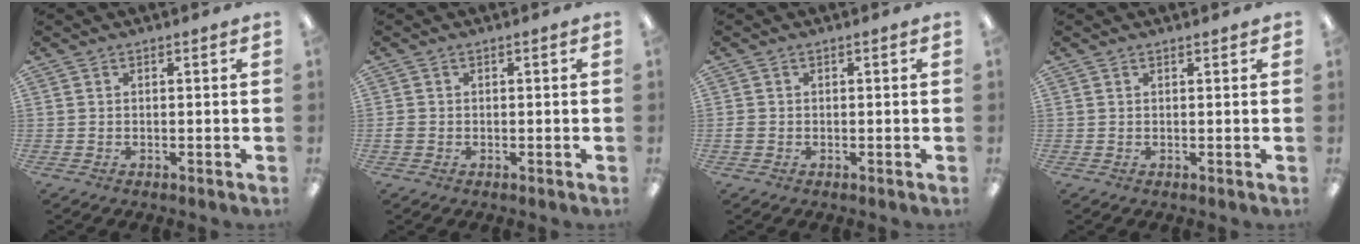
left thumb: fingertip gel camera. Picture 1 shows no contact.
{"total": 1.5, "force": [-0.4, 1.2, 0.8], "torque": [-0.013, 0.003, -0.007]}
{"total": 1.2, "force": [-0.3, 1.0, 0.6], "torque": [-0.010, 0.004, -0.007]}
{"total": 0.6, "force": [0.6, 0.1, 0.3], "torque": [0.001, -0.002, 0.008]}